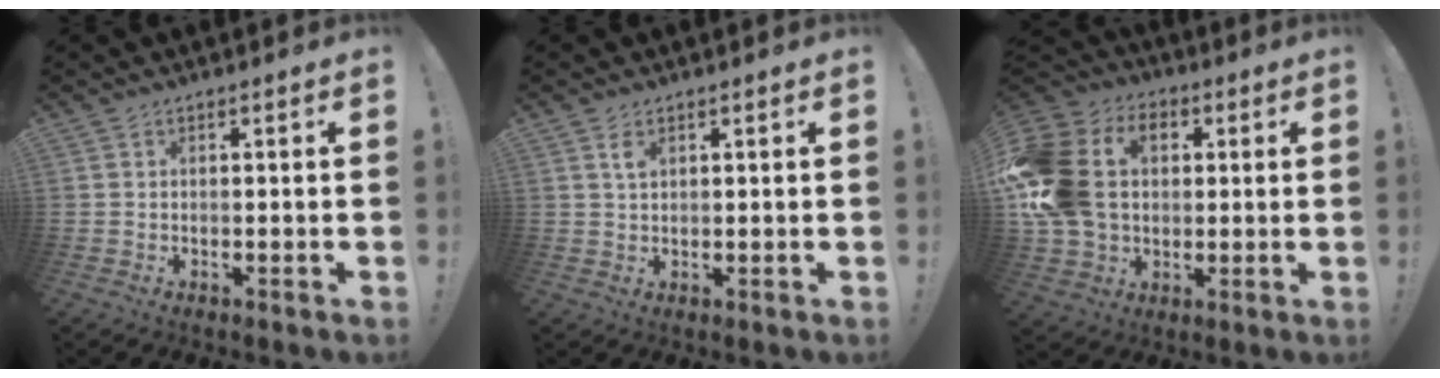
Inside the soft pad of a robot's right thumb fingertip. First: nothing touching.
{"total": 2.6, "force": [1.3, 1.1, 1.9], "torque": [-0.025, -0.006, 0.021]}
{"total": 22.0, "force": [3.2, 16.7, 14.0], "torque": [-0.272, 0.005, 0.066]}